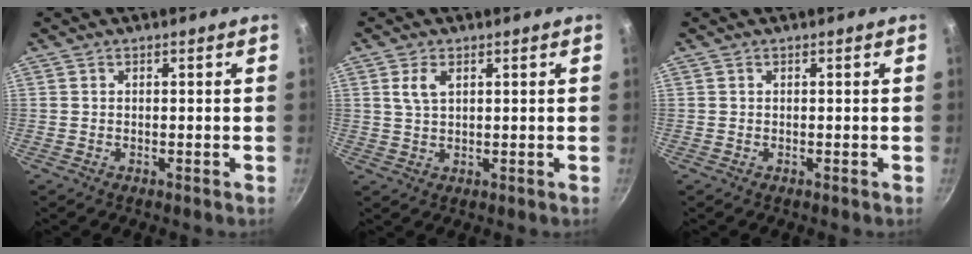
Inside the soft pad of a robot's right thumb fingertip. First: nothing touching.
{"total": 3.6, "force": [1.4, 1.8, 2.7], "torque": [-0.054, -0.002, 0.032]}
{"total": 0.0}